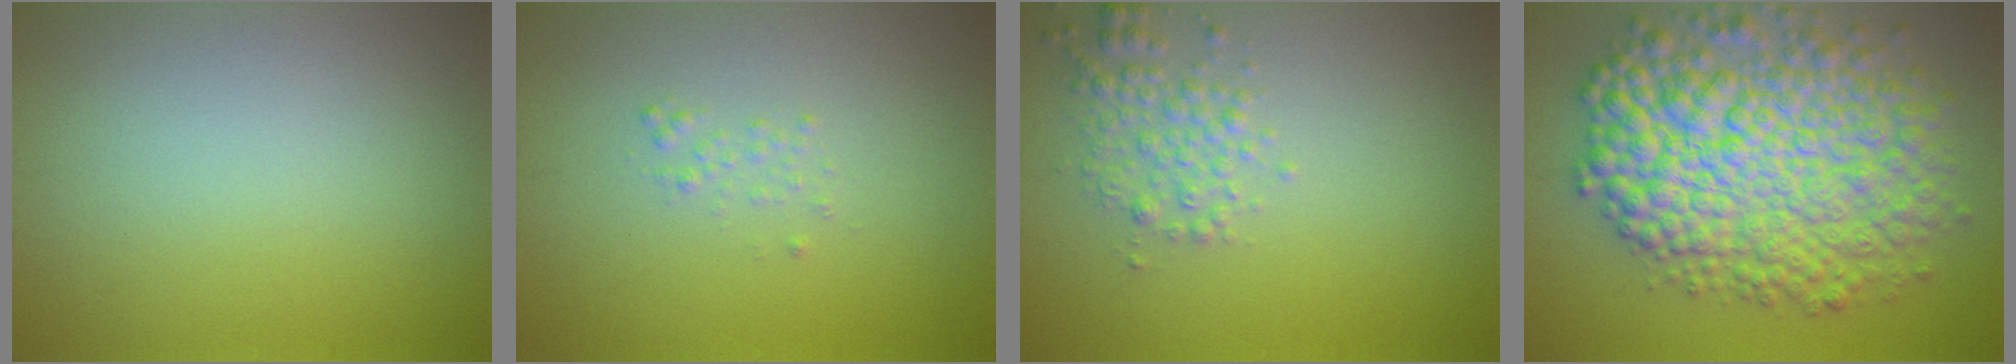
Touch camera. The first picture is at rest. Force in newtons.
{"total": 0.7, "press": 0.7, "slide": 0.1}
{"total": 2.4, "press": 2.4, "slide": 0.0}
{"total": 11.0, "press": 11.0, "slide": 0.1}